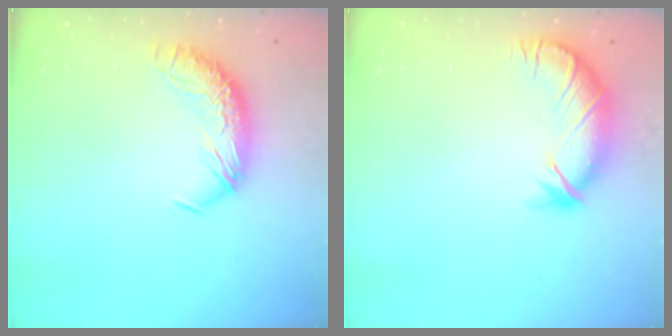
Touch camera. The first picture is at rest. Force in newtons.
{"total": 3.9, "press": 3.3, "slide": 2.1}